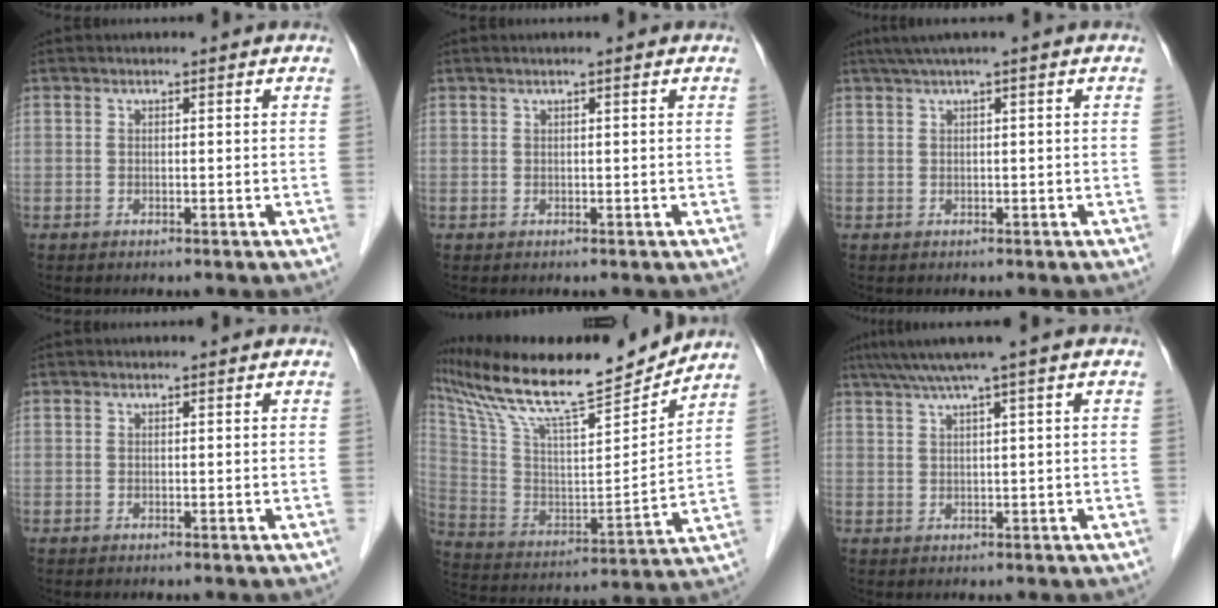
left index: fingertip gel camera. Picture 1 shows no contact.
{"total": 1.6, "force": [1.2, -0.1, 1.1], "torque": [-0.018, 0.017, 0.020]}
{"total": 2.4, "force": [1.3, -0.4, 2.0], "torque": [-0.048, 0.019, 0.032]}
{"total": 0.0}
{"total": 21.9, "force": [19.3, 1.6, 10.2], "torque": [-0.195, -0.007, 0.327]}
{"total": 4.7, "force": [3.1, -1.1, 3.4], "torque": [-0.066, 0.023, 0.060]}